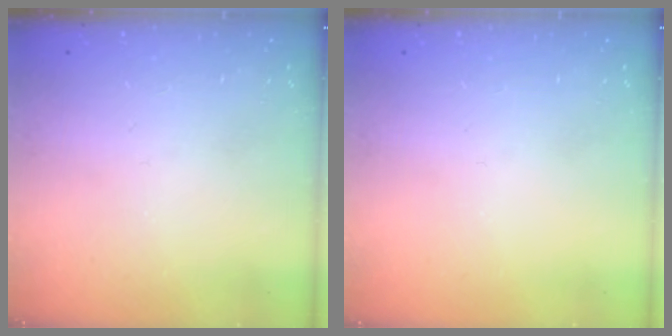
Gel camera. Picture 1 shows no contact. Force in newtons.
{"total": 0.0}